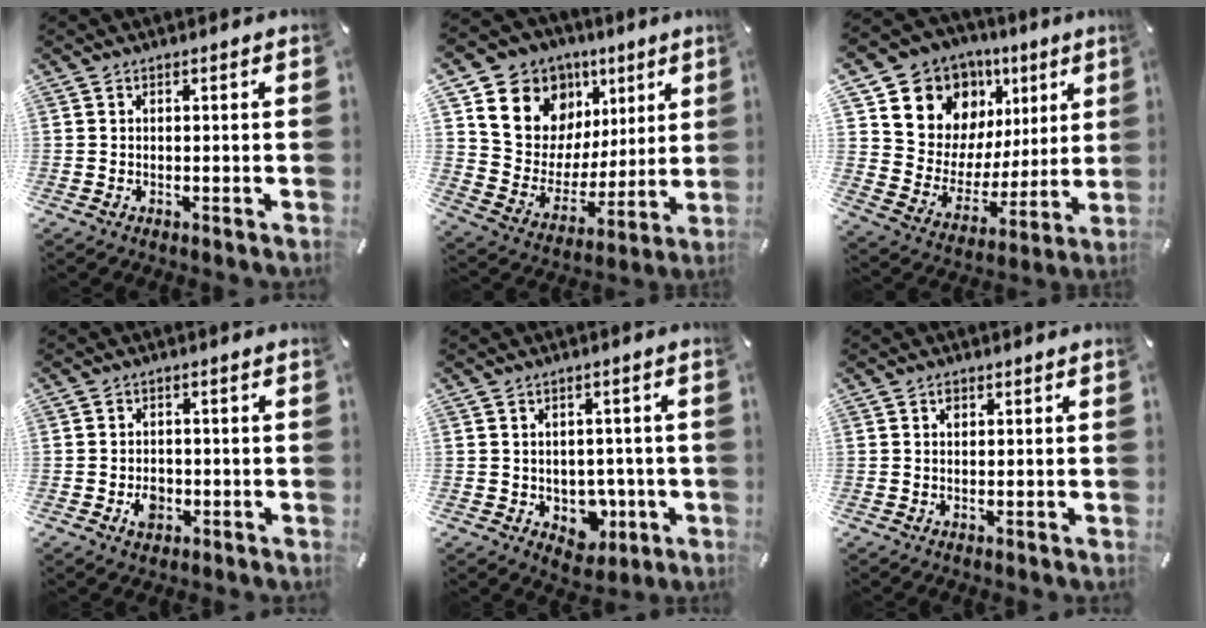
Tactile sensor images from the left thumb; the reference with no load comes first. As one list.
[{"total": 14.9, "force": [7.7, 12.2, 3.9], "torque": [-0.071, -0.058, 0.150]}, {"total": 13.6, "force": [8.2, 10.6, 2.5], "torque": [-0.049, -0.078, 0.159]}, {"total": 4.2, "force": [-1.4, 3.2, 2.3], "torque": [-0.037, 0.002, -0.025]}, {"total": 6.1, "force": [-0.6, 5.6, 2.4], "torque": [-0.009, -0.004, -0.008]}, {"total": 1.0, "force": [0.4, 0.8, 0.6], "torque": [-0.013, 0.003, 0.007]}]